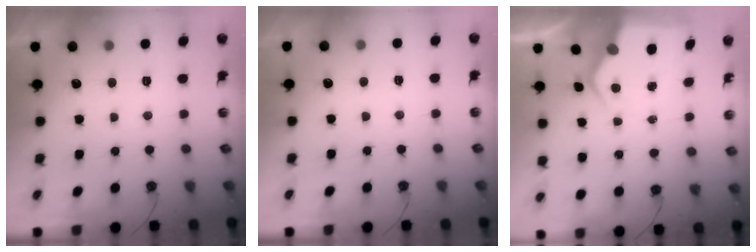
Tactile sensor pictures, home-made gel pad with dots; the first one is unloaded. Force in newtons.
{"total": 3.9, "press": 3.9, "slide": 0.6}
{"total": 6.6, "press": 6.6, "slide": 0.6}